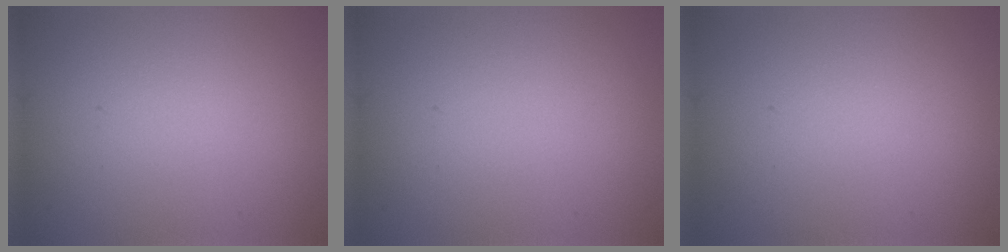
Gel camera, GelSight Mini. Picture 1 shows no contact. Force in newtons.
{"total": 0.0}
{"total": 0.0}